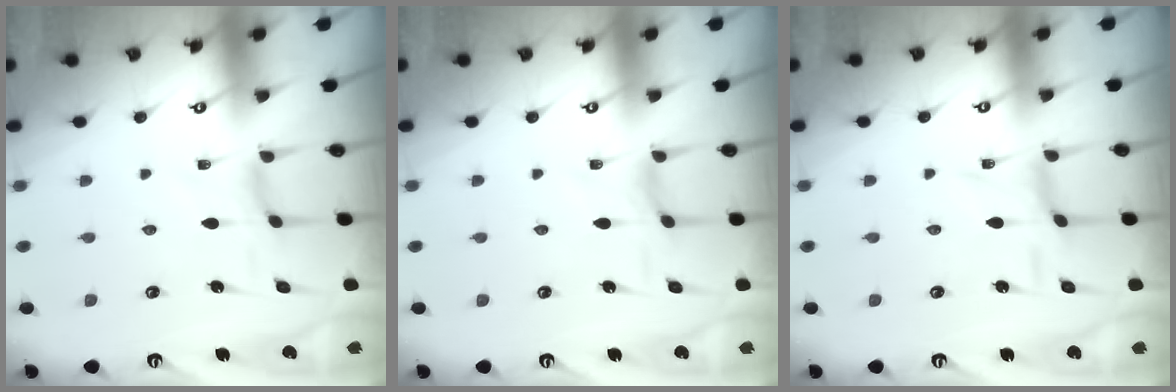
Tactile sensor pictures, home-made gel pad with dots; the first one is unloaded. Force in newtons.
{"total": 1.5, "press": 1.5, "slide": 0.3}
{"total": 0.6, "press": 0.5, "slide": 0.3}